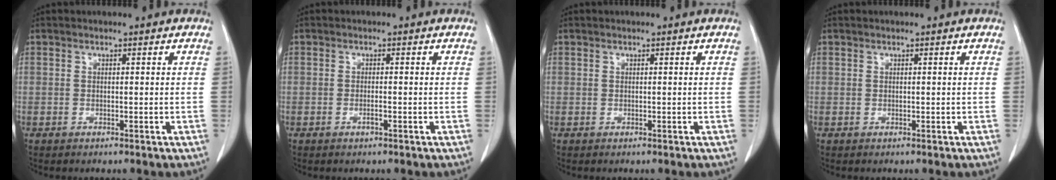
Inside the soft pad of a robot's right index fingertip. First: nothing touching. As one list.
[{"total": 1.2, "force": [-0.7, 0.1, 0.9], "torque": [-0.017, 0.000, -0.012]}, {"total": 0.0}, {"total": 0.0}]